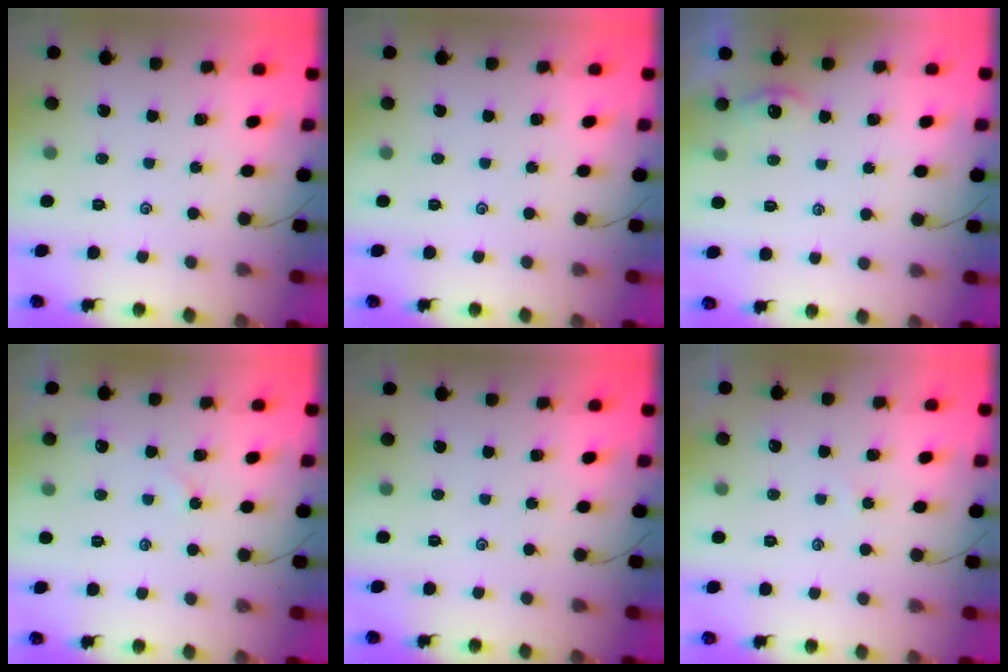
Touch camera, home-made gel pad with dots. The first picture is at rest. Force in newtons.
{"total": 0.0}
{"total": 2.7, "press": 2.7, "slide": 0.3}
{"total": 3.7, "press": 3.7, "slide": 0.5}
{"total": 0.0}
{"total": 2.2, "press": 2.2, "slide": 0.5}